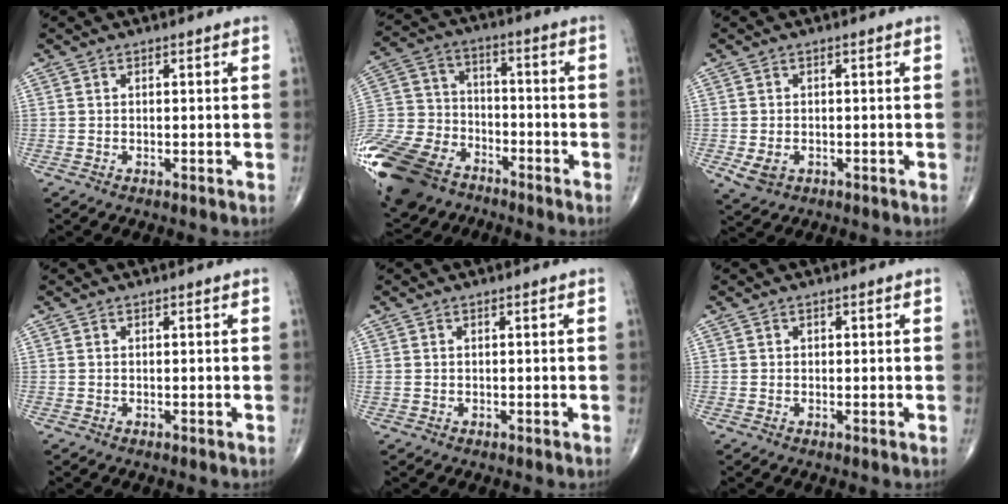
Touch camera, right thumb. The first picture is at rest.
{"total": 24.5, "force": [-14.5, 15.6, 12.0], "torque": [-0.317, 0.028, -0.267]}
{"total": 3.6, "force": [-1.0, 2.7, 2.2], "torque": [-0.038, -0.002, -0.009]}
{"total": 0.0}
{"total": 0.6, "force": [0.1, 0.5, 0.4], "torque": [-0.006, 0.007, 0.005]}
{"total": 0.5, "force": [0.2, 0.5, 0.1], "torque": [0.004, 0.001, 0.002]}